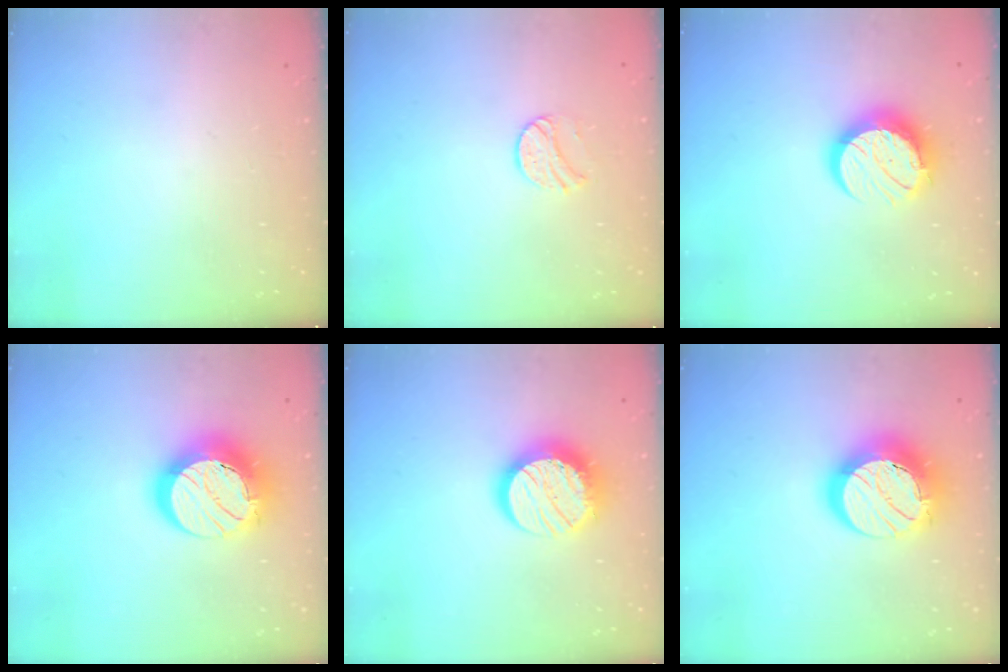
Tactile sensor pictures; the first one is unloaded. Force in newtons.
{"total": 8.3, "press": 8.3, "slide": 0.3}
{"total": 12.3, "press": 12.2, "slide": 0.9}
{"total": 18.5, "press": 18.5, "slide": 1.3}
{"total": 14.3, "press": 14.3, "slide": 1.0}
{"total": 18.5, "press": 18.5, "slide": 1.3}